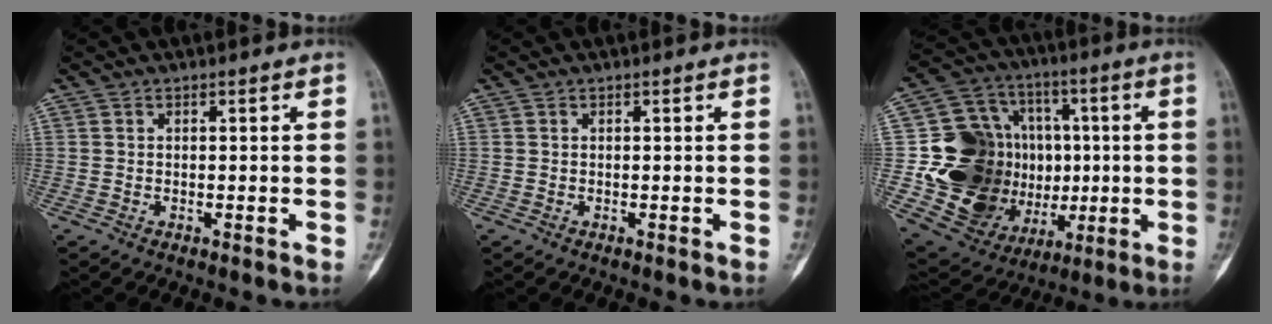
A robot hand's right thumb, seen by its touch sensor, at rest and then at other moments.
{"total": 0.0}
{"total": 24.2, "force": [-0.9, 19.5, 14.4], "torque": [-0.194, 0.030, 0.014]}